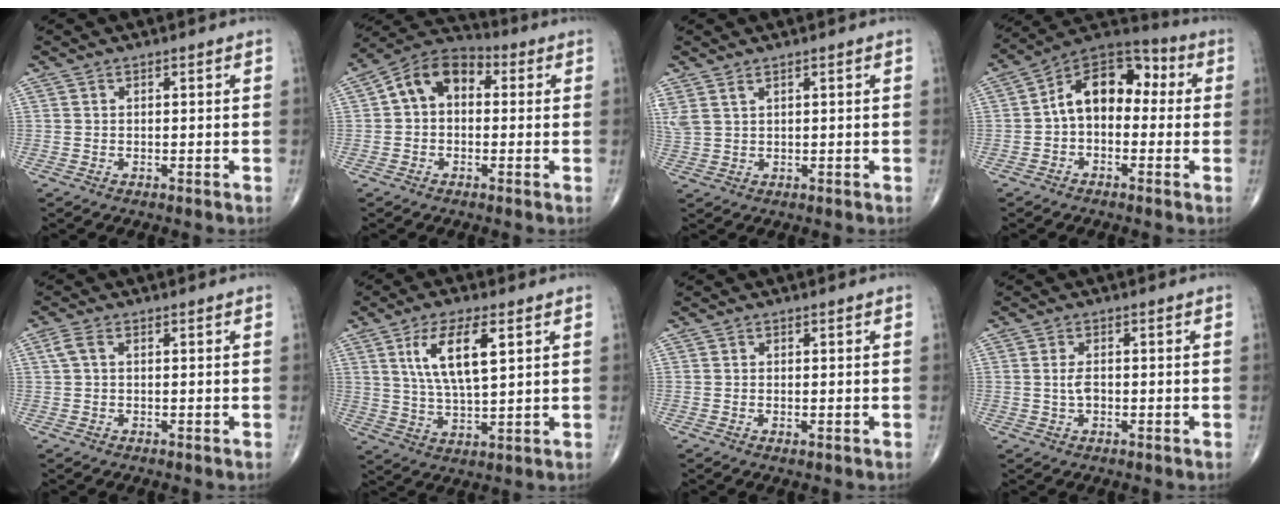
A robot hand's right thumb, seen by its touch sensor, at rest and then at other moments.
{"total": 9.7, "force": [1.0, 6.8, 6.7], "torque": [-0.094, 0.033, 0.000]}
{"total": 3.3, "force": [2.0, 1.3, 2.2], "torque": [-0.063, 0.006, 0.053]}
{"total": 12.8, "force": [0.3, 8.4, 9.6], "torque": [-0.117, 0.045, -0.016]}
{"total": 2.3, "force": [0.4, 1.2, 1.9], "torque": [-0.047, 0.012, 0.010]}
{"total": 10.8, "force": [3.8, 3.7, 9.3], "torque": [-0.177, -0.013, 0.078]}
{"total": 0.7, "force": [-0.2, 0.3, 0.6], "torque": [-0.011, -0.003, -0.004]}
{"total": 2.5, "force": [-0.2, 1.4, 2.1], "torque": [-0.042, 0.002, -0.004]}